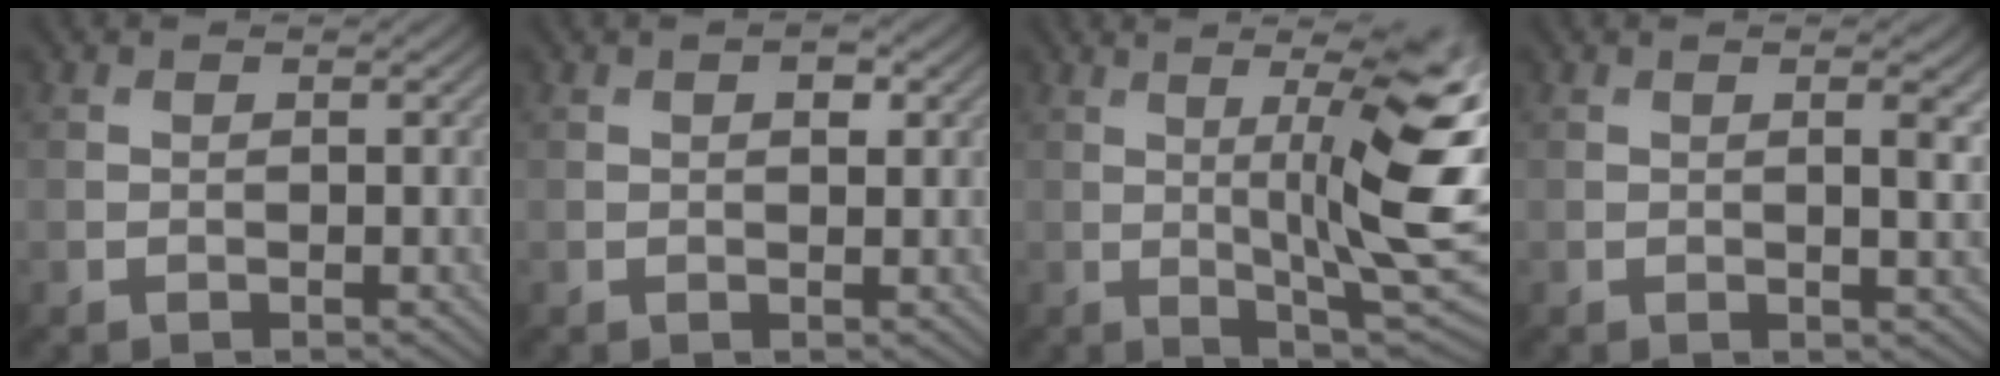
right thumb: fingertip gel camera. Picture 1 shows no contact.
{"total": 1.4, "force": [0.5, 0.7, 1.1], "torque": [-0.015, -0.001, 0.007]}
{"total": 14.7, "force": [2.0, 3.1, 14.3], "torque": [-0.183, 0.016, 0.040]}
{"total": 2.7, "force": [0.6, 0.5, 2.5], "torque": [-0.041, 0.001, 0.009]}